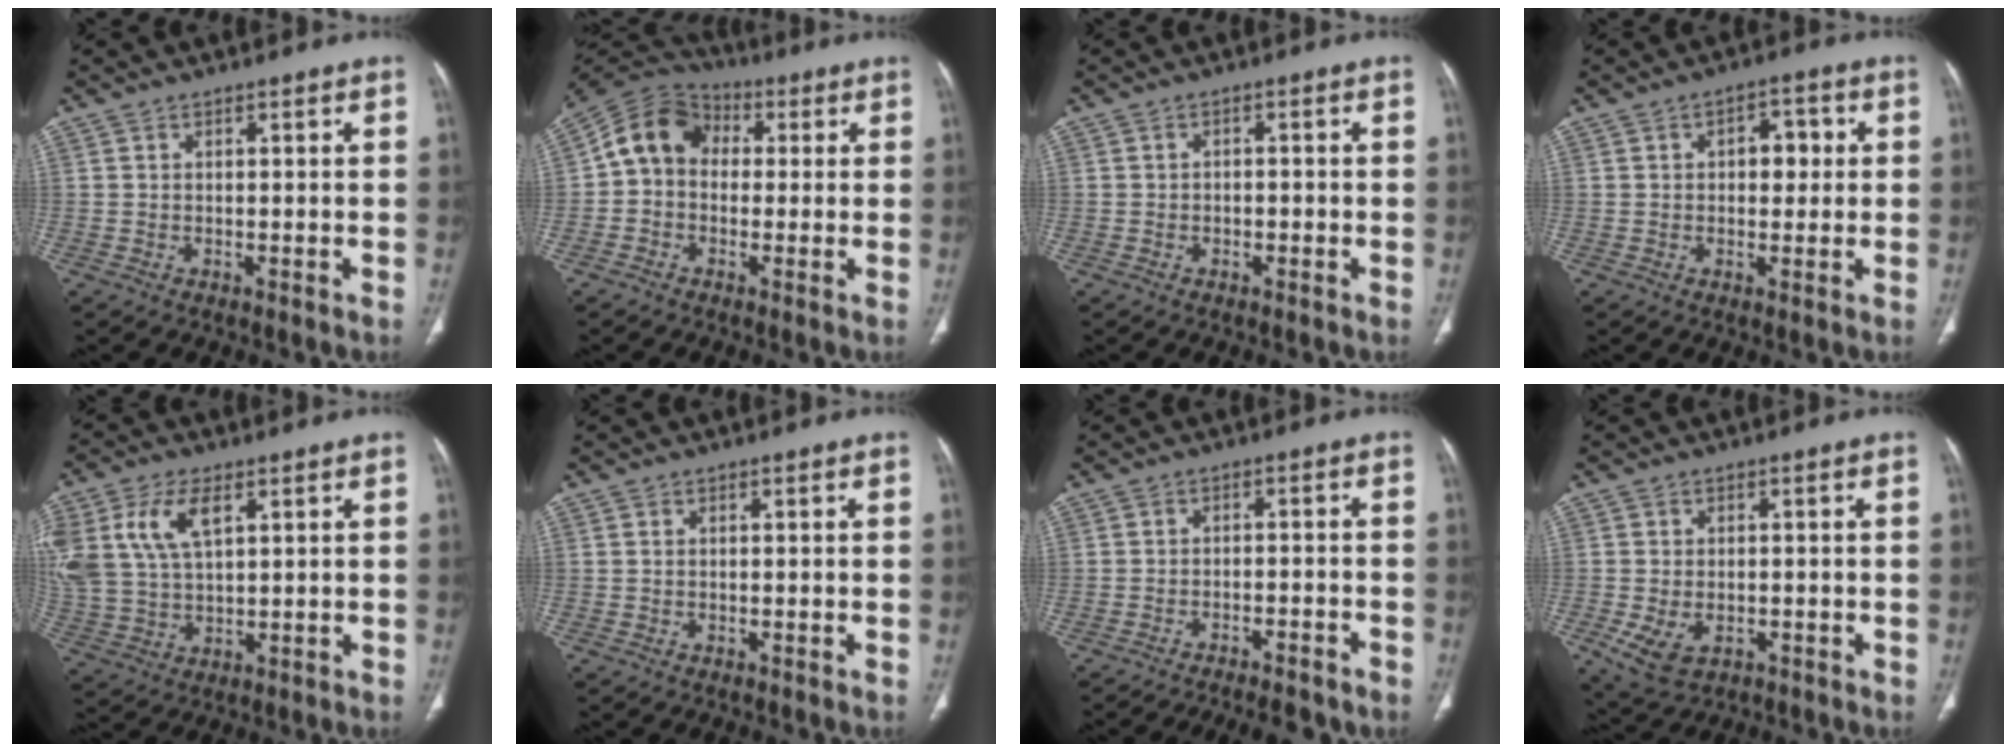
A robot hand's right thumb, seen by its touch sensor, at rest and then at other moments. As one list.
[{"total": 10.3, "force": [0.6, 8.4, 6.0], "torque": [-0.095, 0.035, -0.009]}, {"total": 1.3, "force": [-0.4, 0.9, 0.8], "torque": [-0.007, 0.005, -0.008]}, {"total": 5.4, "force": [0.9, 3.3, 4.2], "torque": [-0.035, 0.008, 0.010]}, {"total": 13.8, "force": [5.2, 7.6, 10.3], "torque": [-0.229, -0.003, 0.110]}, {"total": 0.0}, {"total": 11.2, "force": [-9.7, 2.8, 4.8], "torque": [-0.074, 0.039, -0.124]}, {"total": 5.8, "force": [-1.9, 3.8, 4.0], "torque": [-0.077, -0.001, -0.022]}]